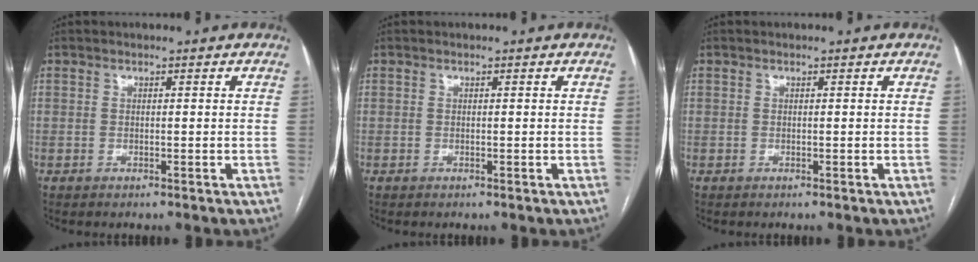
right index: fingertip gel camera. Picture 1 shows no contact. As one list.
[{"total": 0.0}, {"total": 0.0}]